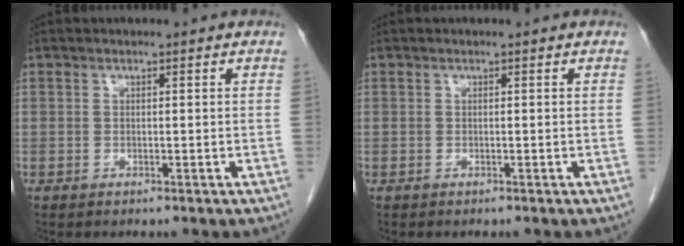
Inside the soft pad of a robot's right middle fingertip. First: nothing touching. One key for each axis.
{"total": 0.0}